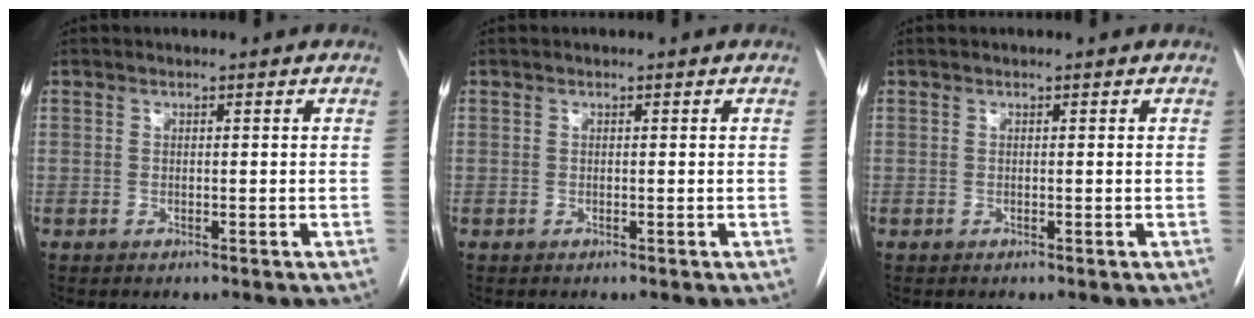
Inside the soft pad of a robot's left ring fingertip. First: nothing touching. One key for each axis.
{"total": 0.0}
{"total": 0.0}